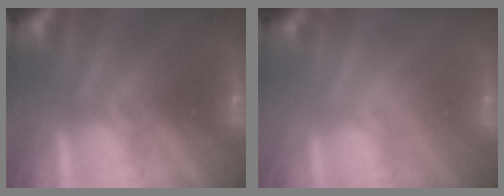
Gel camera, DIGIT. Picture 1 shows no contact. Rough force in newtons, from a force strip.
{"total": 2.9}